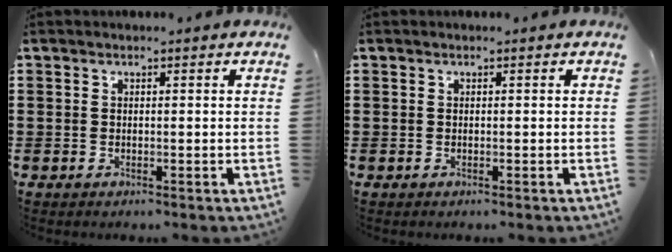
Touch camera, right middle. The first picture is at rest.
{"total": 0.0}